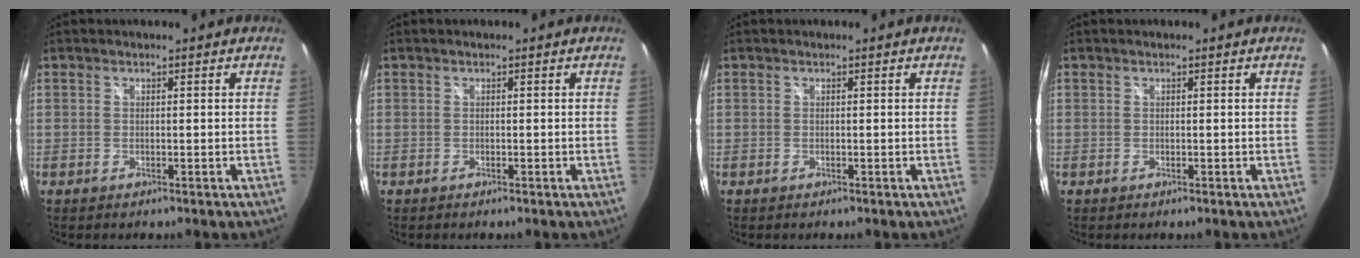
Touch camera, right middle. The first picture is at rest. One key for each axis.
{"total": 0.0}
{"total": 0.0}
{"total": 0.0}